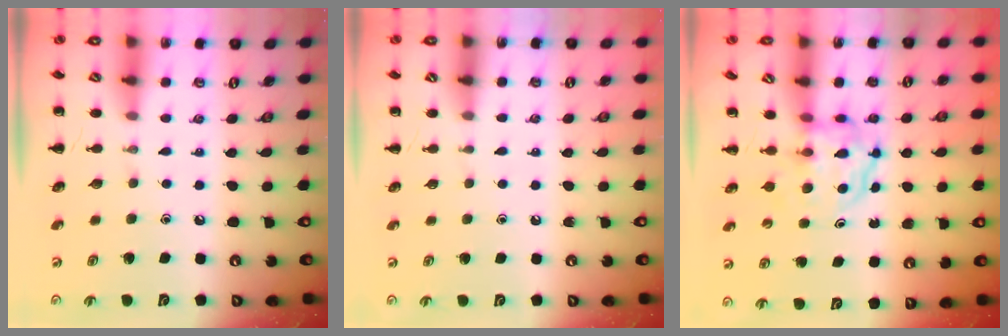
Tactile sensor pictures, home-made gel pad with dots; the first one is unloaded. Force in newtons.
{"total": 0.0}
{"total": 3.7, "press": 3.7, "slide": 0.2}